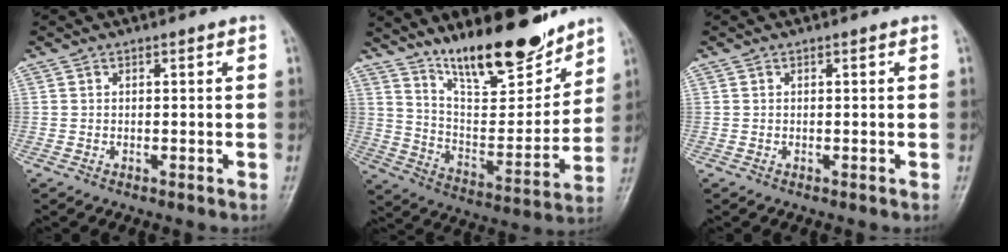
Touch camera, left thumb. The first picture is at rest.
{"total": 18.2, "force": [14.2, 5.2, 10.2], "torque": [-0.117, -0.094, 0.245]}
{"total": 0.0}